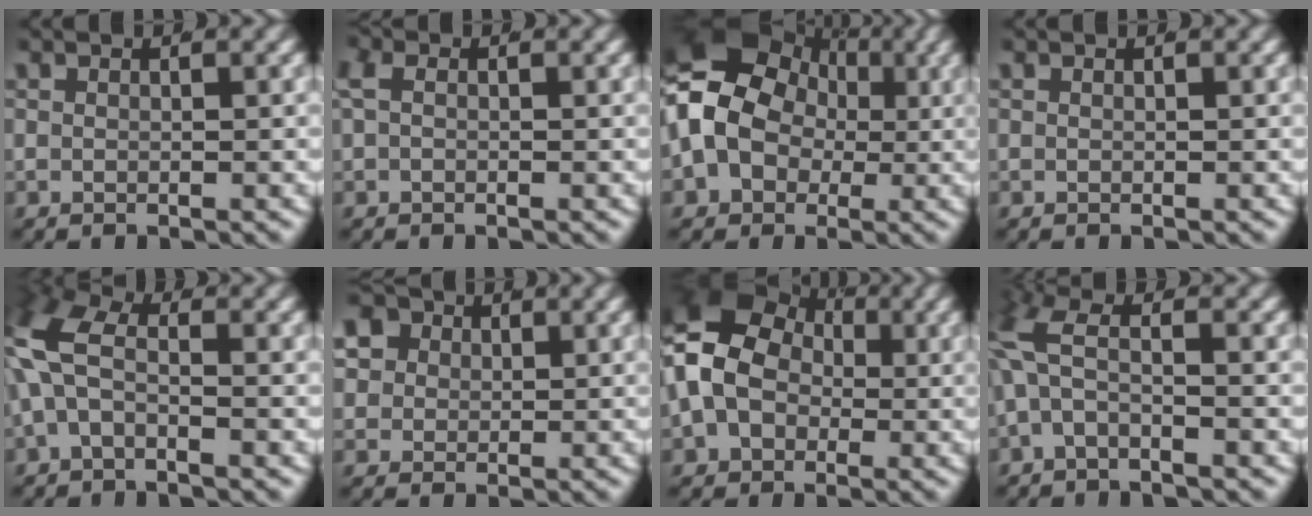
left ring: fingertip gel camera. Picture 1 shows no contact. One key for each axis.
{"total": 0.8, "fx": 0.0, "fy": 0.6, "fz": 0.5, "tx": -0.018, "ty": -0.006, "tz": 0.005}
{"total": 17.0, "fx": 2.1, "fy": 14.4, "fz": 8.6, "tx": -0.191, "ty": -0.019, "tz": 0.023}
{"total": 0.0}
{"total": 4.6, "fx": 0.6, "fy": 2.9, "fz": 3.5, "tx": -0.098, "ty": -0.009, "tz": 0.013}
{"total": 7.7, "fx": 2.8, "fy": 6.4, "fz": 3.2, "tx": -0.084, "ty": 0.000, "tz": 0.040}
{"total": 12.4, "fx": 1.5, "fy": 10.5, "fz": 6.4, "tx": -0.154, "ty": -0.018, "tz": 0.021}
{"total": 3.0, "fx": 0.1, "fy": 1.6, "fz": 2.5, "tx": -0.071, "ty": -0.012, "tz": 0.006}